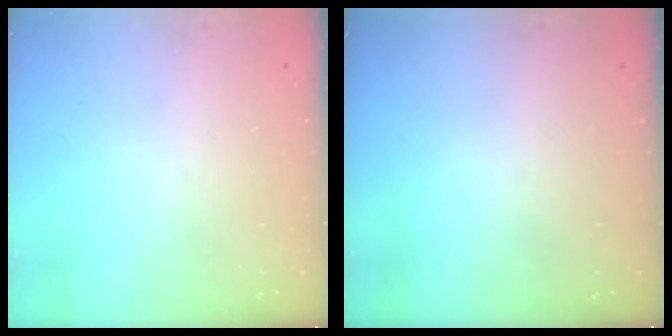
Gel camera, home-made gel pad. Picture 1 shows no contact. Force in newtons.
{"total": 0.0}